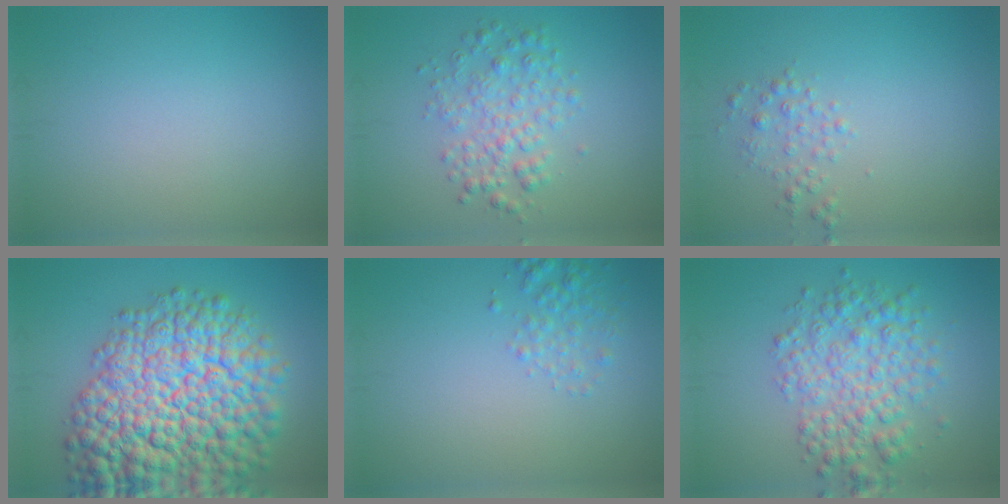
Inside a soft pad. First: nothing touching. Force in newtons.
{"total": 3.3, "press": 3.3, "slide": 0.1}
{"total": 1.5, "press": 1.5, "slide": 0.0}
{"total": 15.4, "press": 15.4, "slide": 0.6}
{"total": 1.8, "press": 1.8, "slide": 0.1}
{"total": 5.4, "press": 5.4, "slide": 0.1}